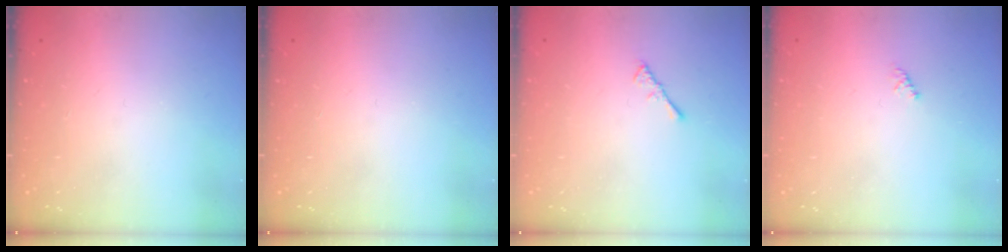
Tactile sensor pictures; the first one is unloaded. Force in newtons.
{"total": 0.0}
{"total": 2.2, "press": 2.1, "slide": 0.5}
{"total": 1.5, "press": 1.4, "slide": 0.4}